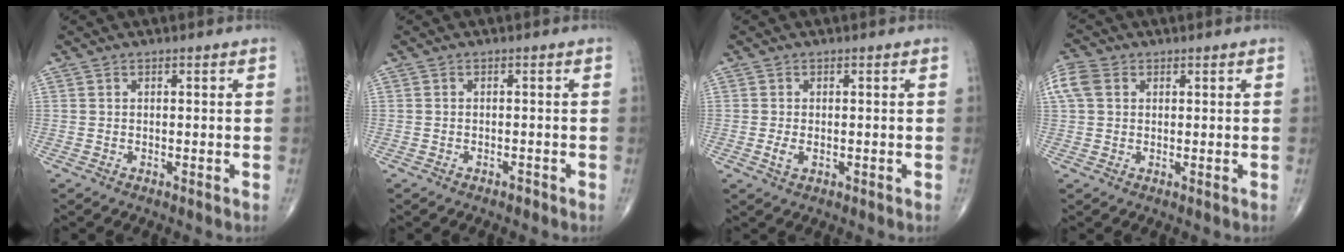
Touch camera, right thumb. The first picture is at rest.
{"total": 0.8, "force": [-0.6, 0.4, 0.2], "torque": [-0.003, 0.001, -0.012]}
{"total": 2.1, "force": [-0.4, 1.2, 1.7], "torque": [-0.037, -0.003, -0.009]}
{"total": 5.6, "force": [1.6, 4.2, 3.3], "torque": [-0.082, 0.016, 0.030]}